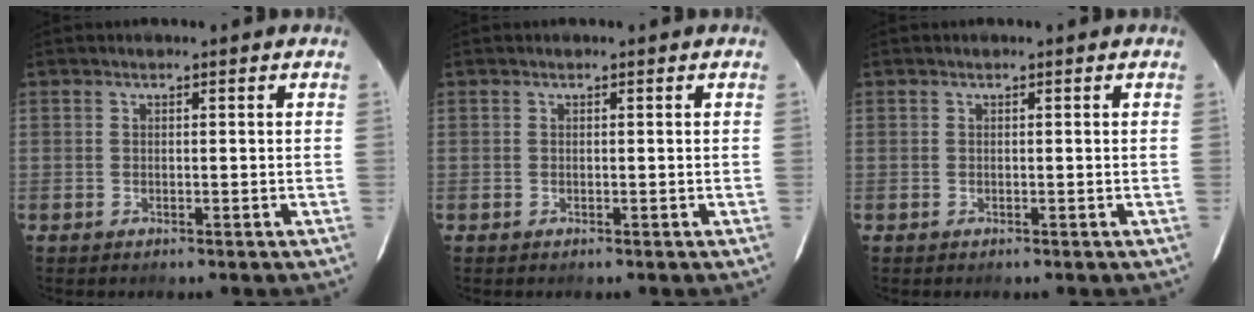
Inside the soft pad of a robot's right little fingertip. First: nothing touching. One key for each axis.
{"total": 0.0}
{"total": 0.0}